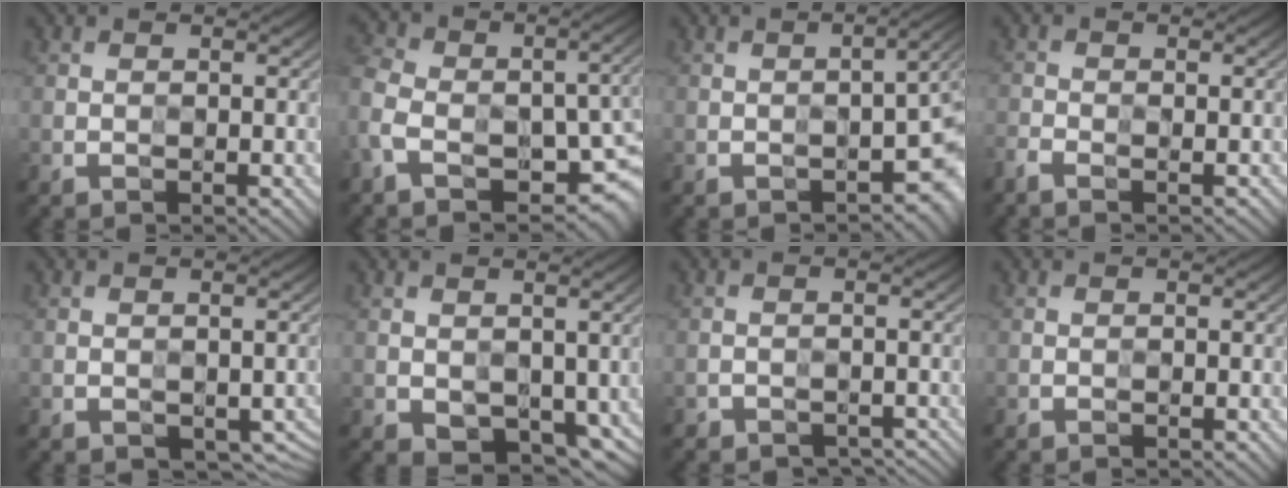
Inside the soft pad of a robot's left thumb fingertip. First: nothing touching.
{"total": 12.8, "force": [-5.1, 7.8, 8.7], "torque": [-0.183, -0.028, -0.090]}
{"total": 4.9, "force": [-2.4, 1.4, 4.0], "torque": [-0.046, 0.000, -0.028]}
{"total": 2.4, "force": [-2.1, 0.7, 1.1], "torque": [-0.024, -0.009, -0.045]}
{"total": 3.0, "force": [-0.8, 1.9, 2.2], "torque": [-0.034, -0.015, -0.005]}
{"total": 4.7, "force": [0.0, 3.2, 3.5], "torque": [-0.070, -0.020, 0.007]}
{"total": 2.8, "force": [-2.4, 1.4, 0.6], "torque": [-0.011, 0.003, -0.029]}
{"total": 0.0}